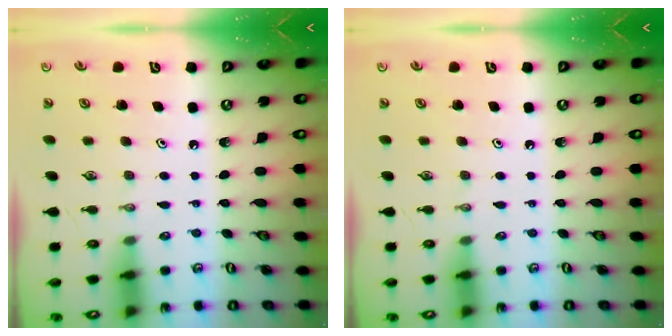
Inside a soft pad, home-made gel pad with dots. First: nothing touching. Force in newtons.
{"total": 0.0}